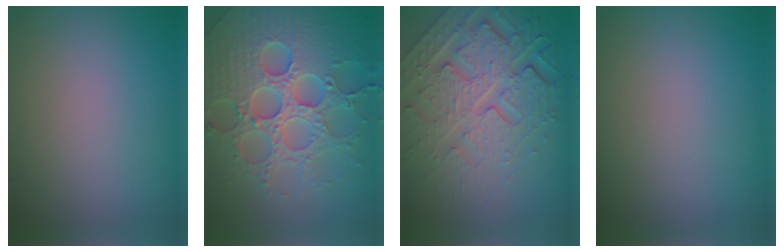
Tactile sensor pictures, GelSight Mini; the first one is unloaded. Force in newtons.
{"total": 8.1, "press": 7.9, "slide": 1.8}
{"total": 8.2, "press": 5.8, "slide": 5.7}
{"total": 0.0}